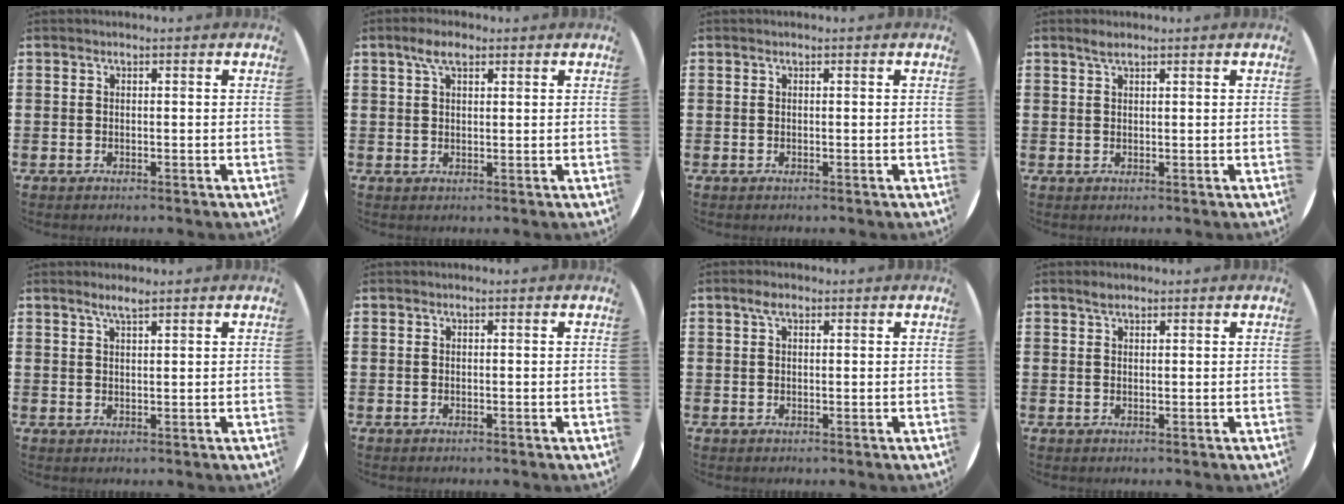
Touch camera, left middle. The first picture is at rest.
{"total": 3.6, "force": [2.3, 1.4, 2.3], "torque": [-0.042, 0.004, 0.039]}
{"total": 0.0}
{"total": 1.4, "force": [1.1, 0.3, 0.8], "torque": [-0.018, 0.003, 0.019]}
{"total": 2.2, "force": [1.8, 0.2, 1.2], "torque": [-0.026, 0.003, 0.032]}
{"total": 0.0}
{"total": 1.9, "force": [1.0, 0.8, 1.3], "torque": [-0.021, 0.003, 0.016]}
{"total": 1.3, "force": [1.0, 0.5, 0.6], "torque": [-0.013, 0.004, 0.018]}